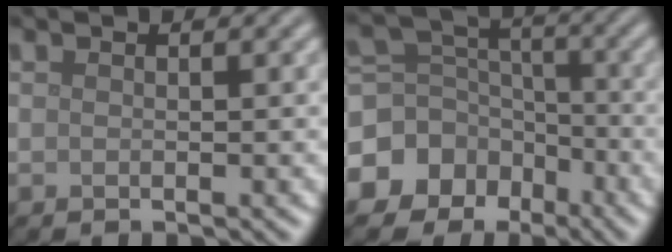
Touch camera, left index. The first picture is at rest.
{"total": 12.2, "force": [-6.4, 9.9, 3.0], "torque": [-0.081, -0.030, -0.127]}